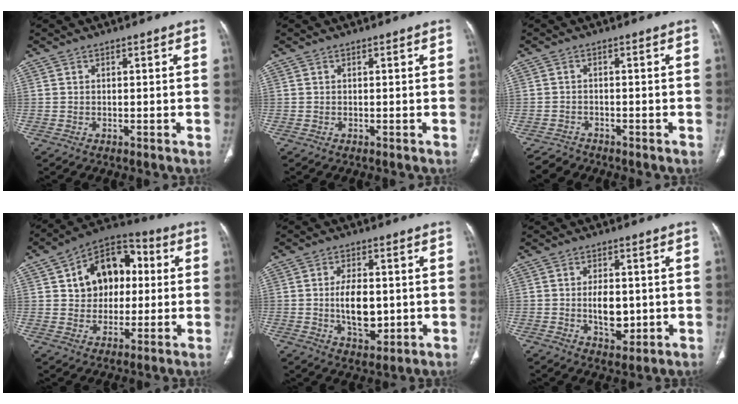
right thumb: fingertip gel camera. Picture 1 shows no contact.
{"total": 0.0}
{"total": 2.5, "force": [-2.2, 1.0, -0.6], "torque": [0.005, 0.002, -0.043]}
{"total": 15.3, "force": [2.9, 11.2, 10.1], "torque": [-0.105, 0.022, 0.039]}
{"total": 9.0, "force": [-0.5, 5.1, 7.4], "torque": [-0.108, -0.004, -0.003]}
{"total": 6.9, "force": [-0.5, 4.2, 5.5], "torque": [-0.069, -0.003, -0.001]}